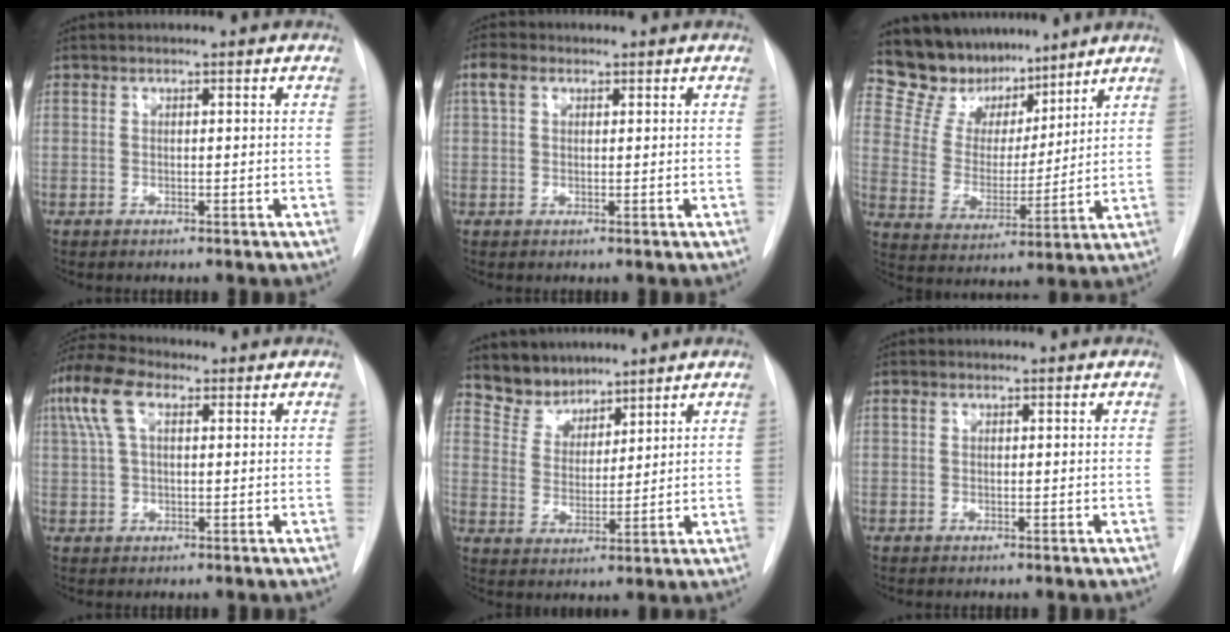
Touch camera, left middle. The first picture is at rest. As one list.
[{"total": 2.8, "force": [1.3, 1.7, 1.8], "torque": [-0.045, 0.020, 0.028]}, {"total": 11.8, "force": [10.4, 5.1, 2.1], "torque": [-0.041, 0.012, 0.198]}, {"total": 9.1, "force": [3.7, 4.1, 7.2], "torque": [-0.173, 0.037, 0.071]}, {"total": 6.0, "force": [5.3, 2.7, 0.1], "torque": [0.001, 0.004, 0.108]}, {"total": 0.7, "force": [0.3, 0.4, 0.4], "torque": [-0.013, 0.010, 0.006]}]